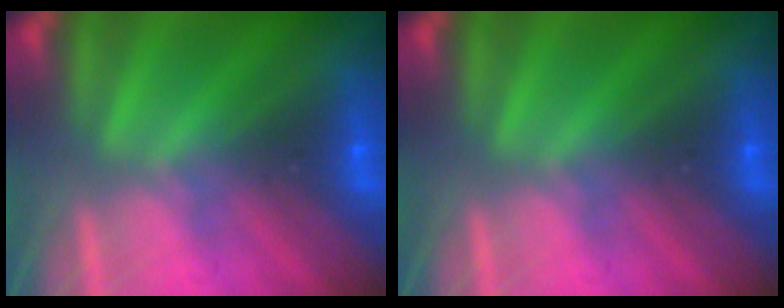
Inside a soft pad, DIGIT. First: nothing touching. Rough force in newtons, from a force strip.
{"total": 0.0}